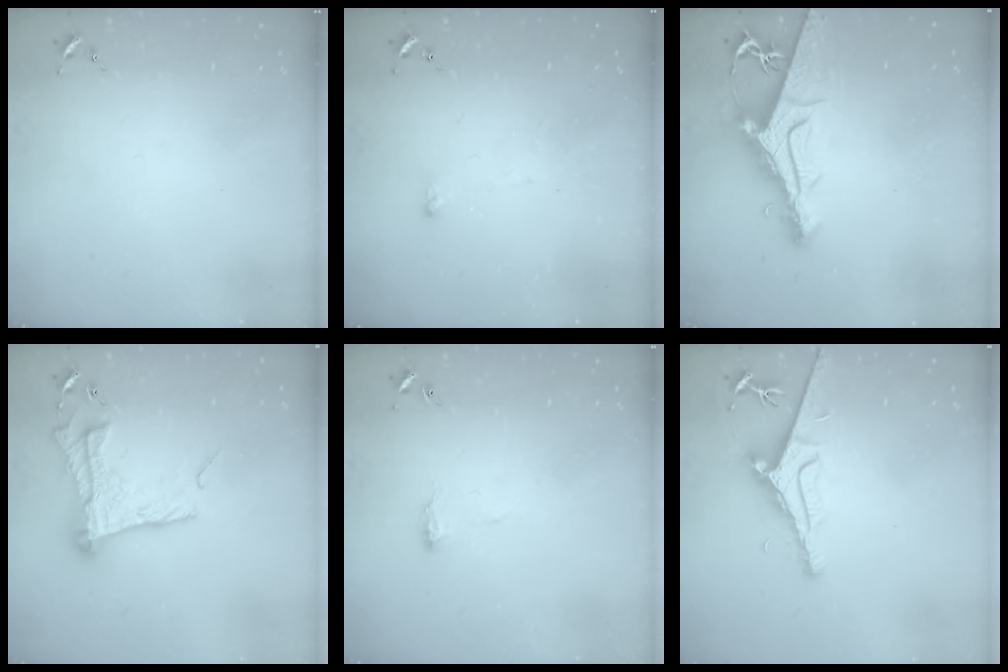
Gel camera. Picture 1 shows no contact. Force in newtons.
{"total": 2.9, "press": 2.9, "slide": 0.3}
{"total": 12.8, "press": 12.7, "slide": 1.2}
{"total": 17.5, "press": 17.4, "slide": 1.5}
{"total": 5.3, "press": 5.3, "slide": 0.4}
{"total": 8.3, "press": 8.2, "slide": 1.4}